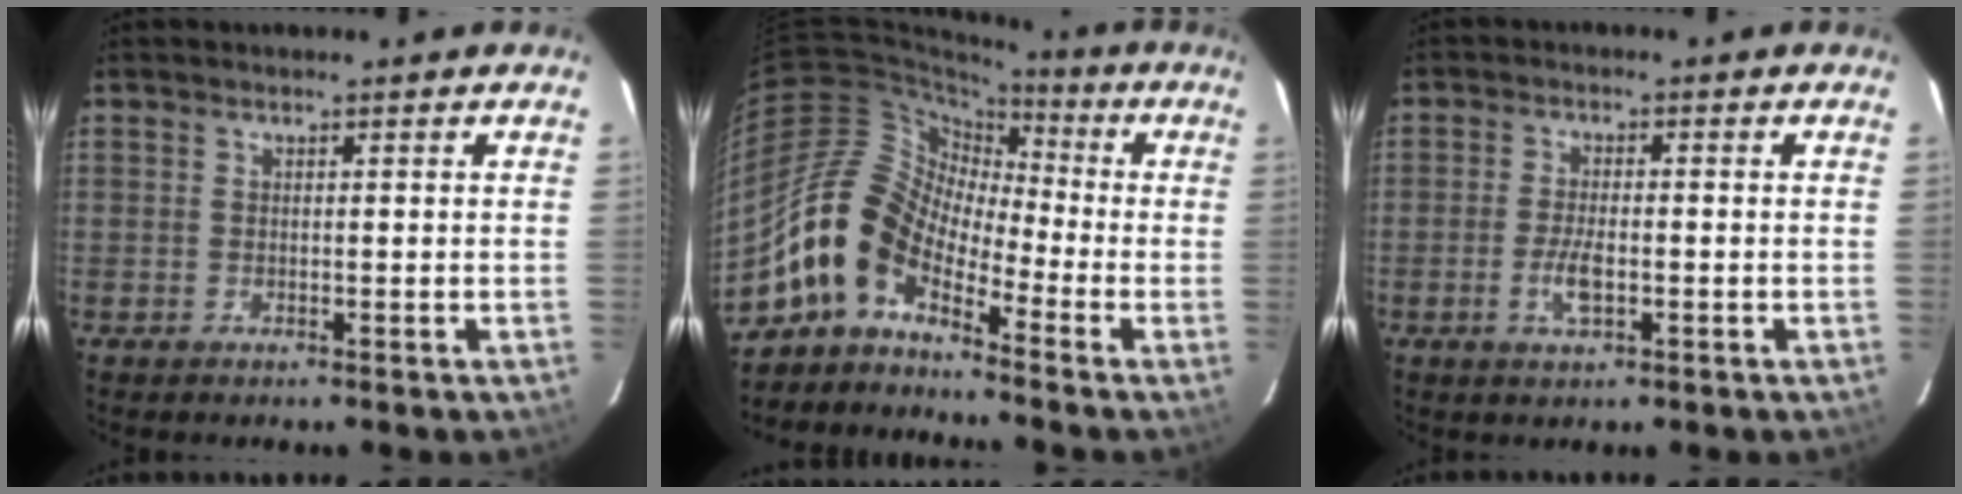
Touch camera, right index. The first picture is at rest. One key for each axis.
{"total": 11.2, "fx": -6.8, "fy": 6.0, "fz": 6.5, "tx": -0.115, "ty": 0.021, "tz": -0.151}
{"total": 4.5, "fx": -1.5, "fy": 1.6, "fz": 3.9, "tx": -0.082, "ty": -0.003, "tz": -0.029}